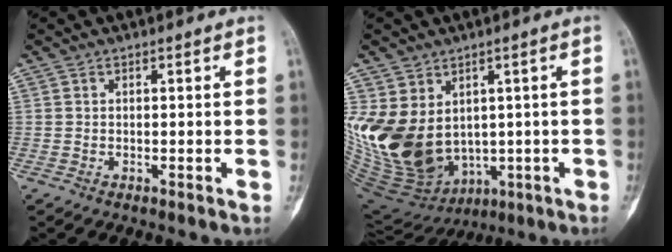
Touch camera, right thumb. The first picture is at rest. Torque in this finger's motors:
{"motor_torque": [-0.73, 2.67, 2.52, 0.24, 0.66]}